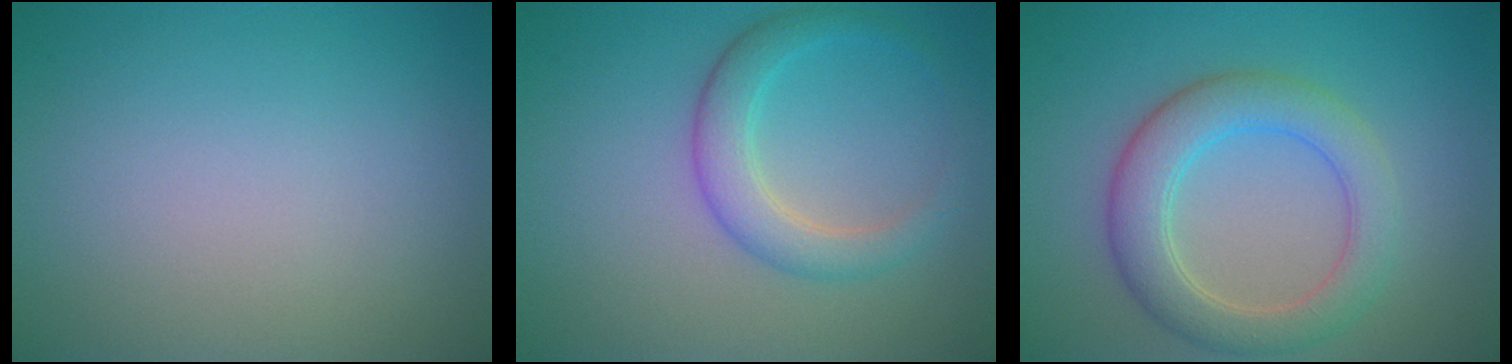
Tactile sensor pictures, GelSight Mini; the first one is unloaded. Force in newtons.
{"total": 3.3, "press": 3.3, "slide": 0.1}
{"total": 5.0, "press": 5.0, "slide": 0.1}